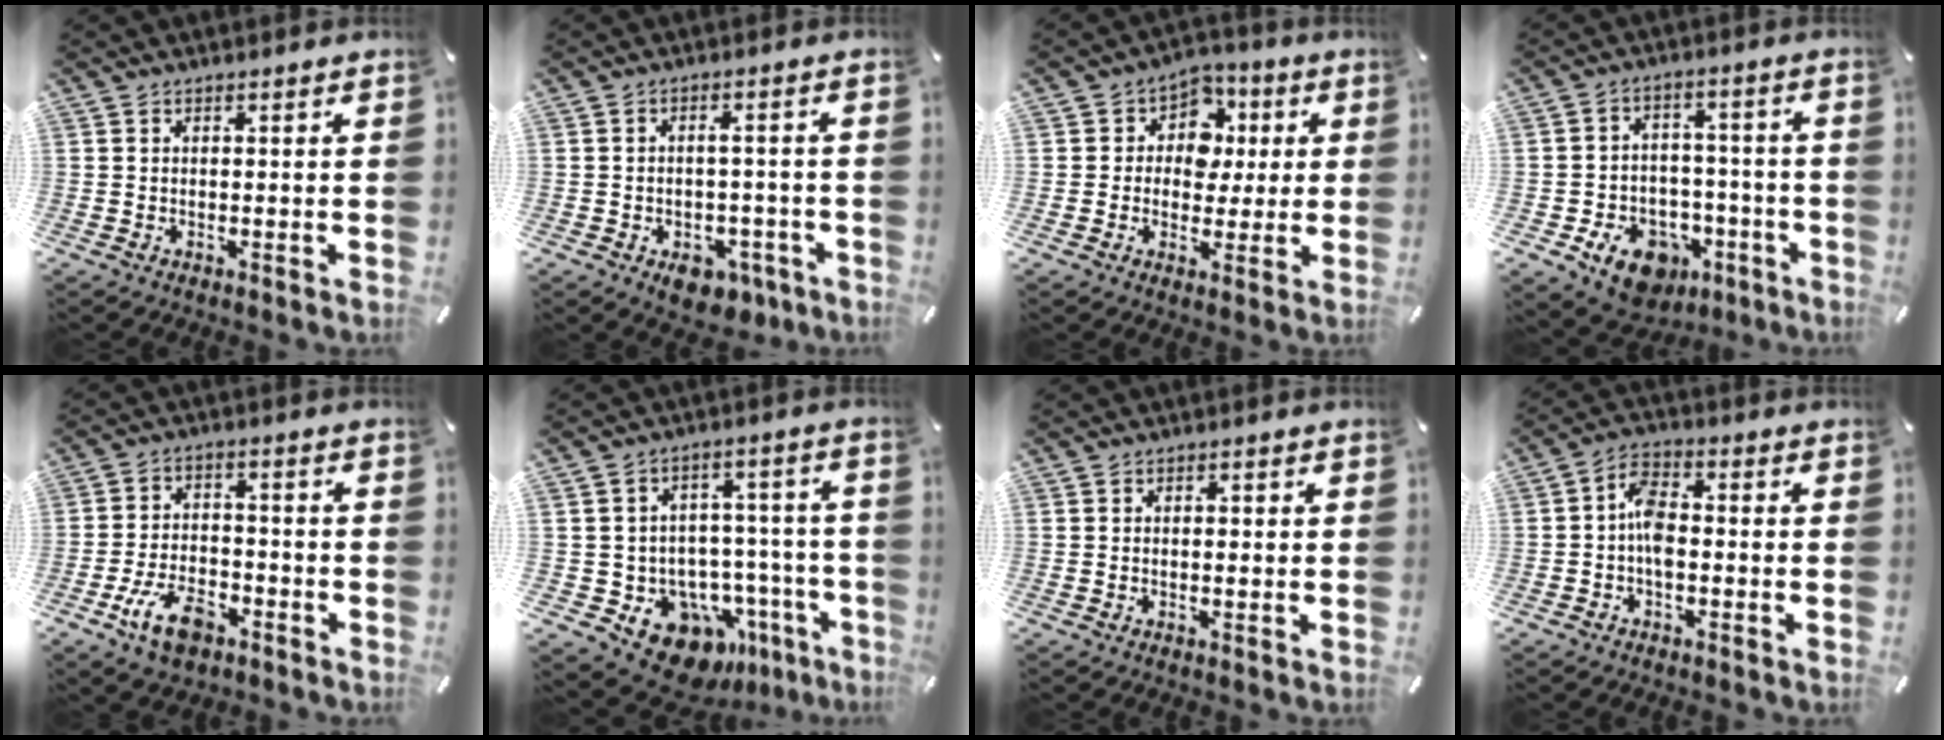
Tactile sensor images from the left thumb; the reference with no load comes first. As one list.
[{"total": 6.8, "force": [-2.7, 4.4, 4.4], "torque": [-0.049, 0.014, -0.041]}, {"total": 8.7, "force": [1.1, 8.0, 3.2], "torque": [-0.047, -0.004, 0.018]}, {"total": 11.1, "force": [-5.9, 8.2, 4.6], "torque": [-0.050, 0.041, -0.094]}, {"total": 10.1, "force": [-5.3, 5.8, 6.4], "torque": [-0.132, 0.021, -0.095]}, {"total": 14.2, "force": [-7.9, 10.0, 6.4], "torque": [-0.070, 0.046, -0.118]}, {"total": 1.3, "force": [-0.3, 0.7, 1.1], "torque": [-0.019, 0.003, -0.007]}, {"total": 6.5, "force": [-1.5, 3.6, 5.2], "torque": [-0.108, 0.009, -0.027]}]